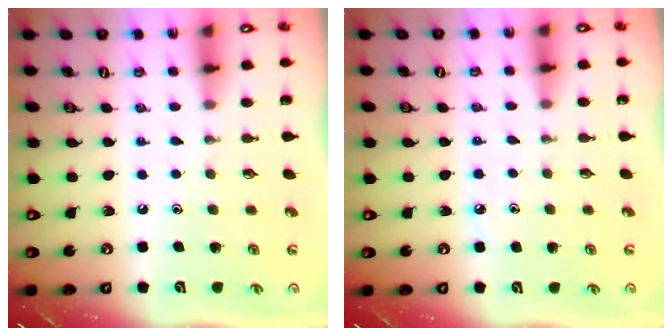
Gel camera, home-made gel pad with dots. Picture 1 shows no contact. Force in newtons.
{"total": 3.8, "press": 3.8, "slide": 0.2}